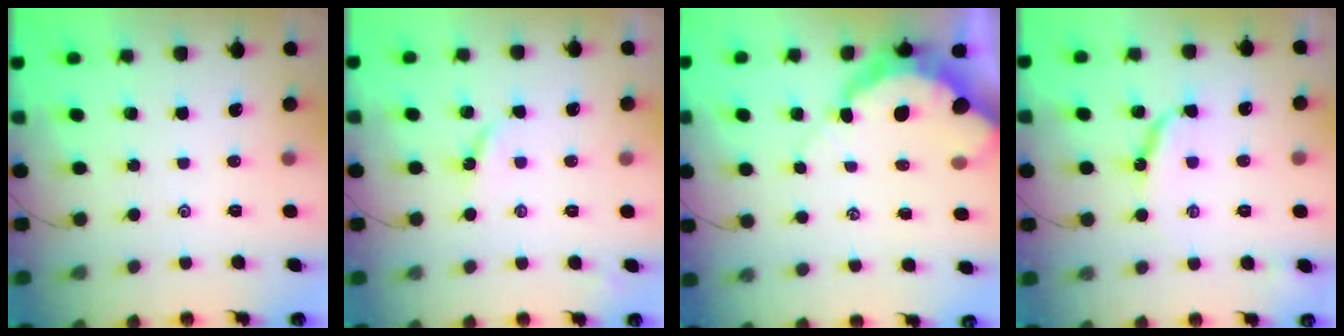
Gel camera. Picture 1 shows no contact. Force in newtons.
{"total": 5.8, "press": 5.7, "slide": 0.8}
{"total": 8.4, "press": 8.4, "slide": 0.9}
{"total": 7.4, "press": 7.4, "slide": 0.8}